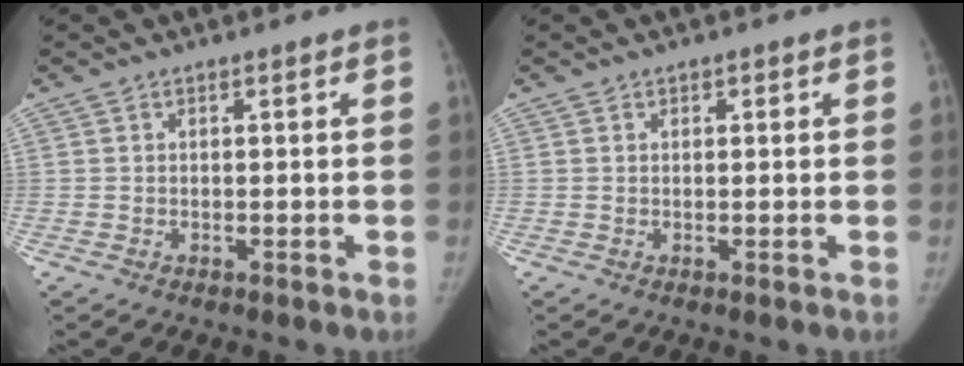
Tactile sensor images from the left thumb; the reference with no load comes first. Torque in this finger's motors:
{"motor_torque": [-0.13, -0.15, -0.16, 0.08, -0.04]}